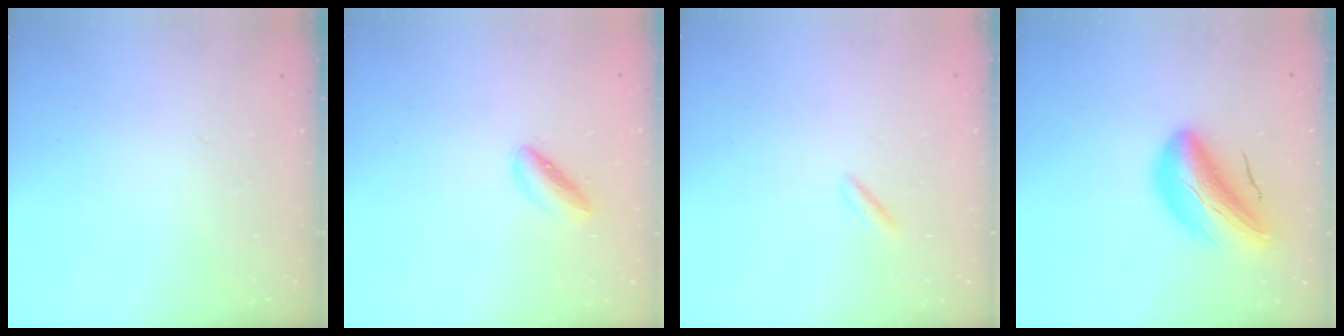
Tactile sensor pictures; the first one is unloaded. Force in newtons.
{"total": 2.5, "press": 2.4, "slide": 0.3}
{"total": 1.3, "press": 1.1, "slide": 0.7}
{"total": 14.6, "press": 14.1, "slide": 3.9}